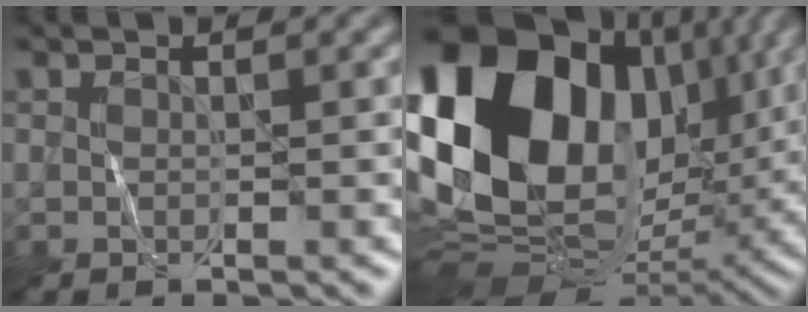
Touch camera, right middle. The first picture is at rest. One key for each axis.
{"total": 20.9, "fx": 5.0, "fy": 14.6, "fz": 14.1, "tx": -0.321, "ty": 0.024, "tz": 0.083}